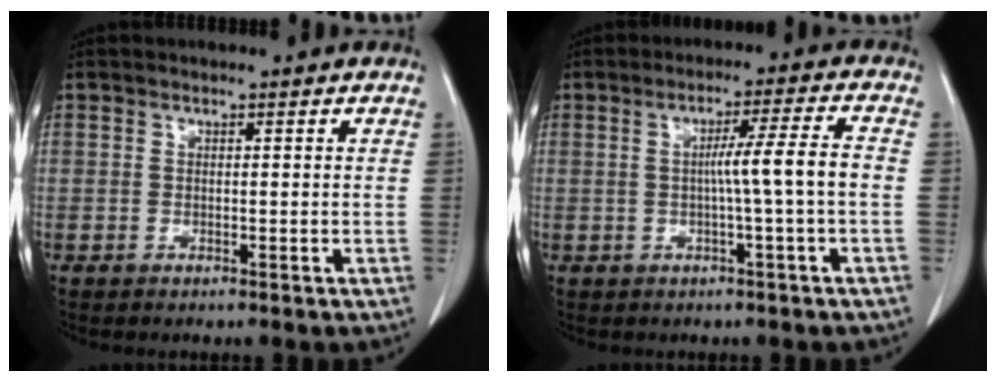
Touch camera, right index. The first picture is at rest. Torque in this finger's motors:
{"motor_torque": [0.68, -0.23, 0.41, 0.08]}